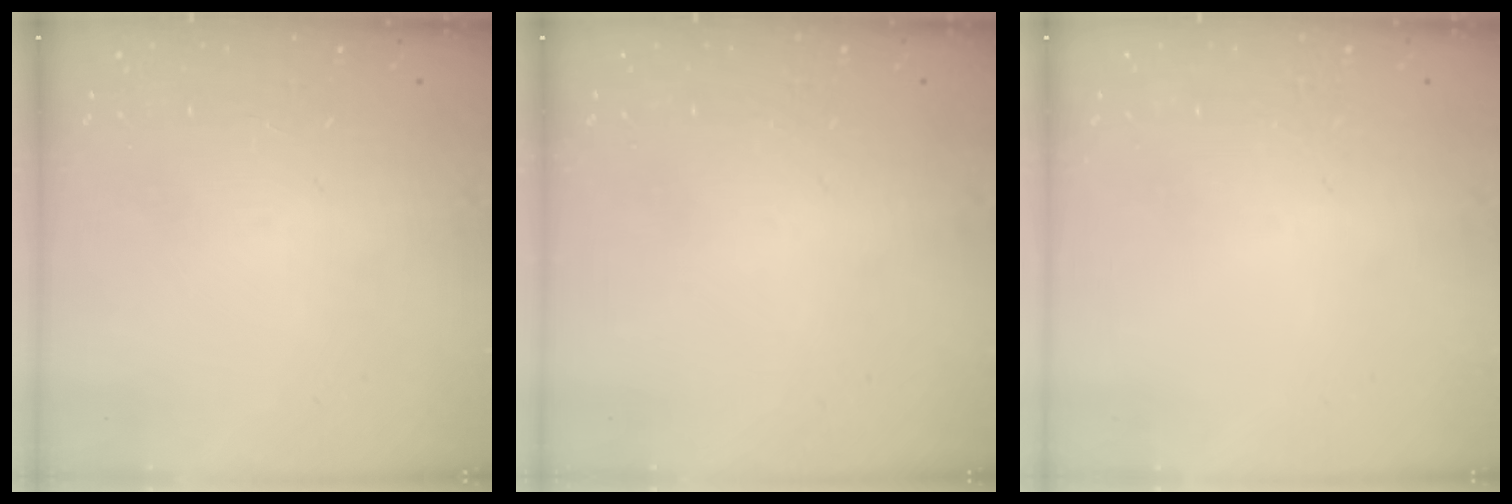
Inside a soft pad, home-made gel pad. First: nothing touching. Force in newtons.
{"total": 0.0}
{"total": 0.0}